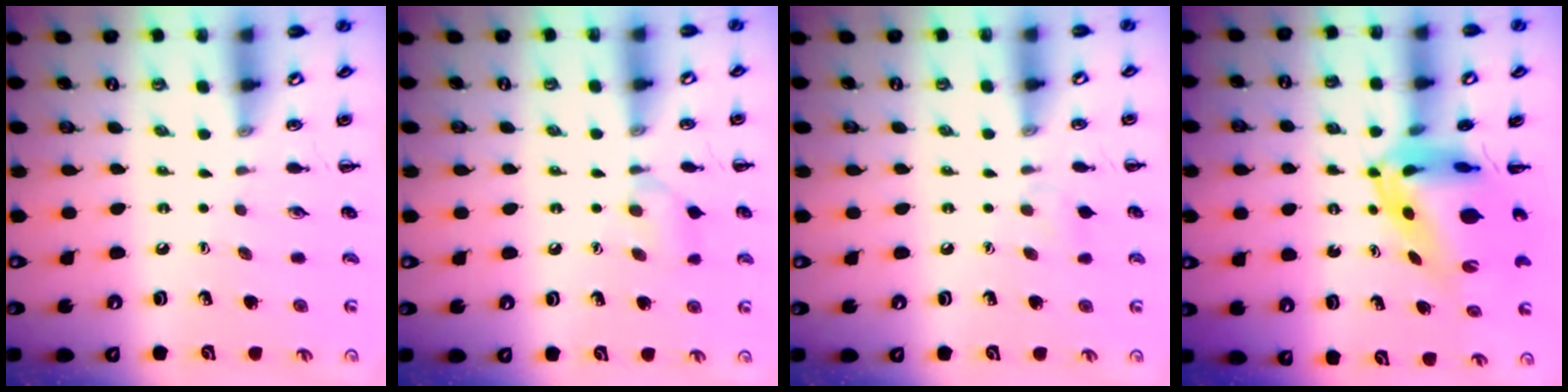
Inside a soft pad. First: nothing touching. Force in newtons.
{"total": 7.1, "press": 6.7, "slide": 2.3}
{"total": 4.5, "press": 4.2, "slide": 1.6}
{"total": 8.6, "press": 8.2, "slide": 2.5}